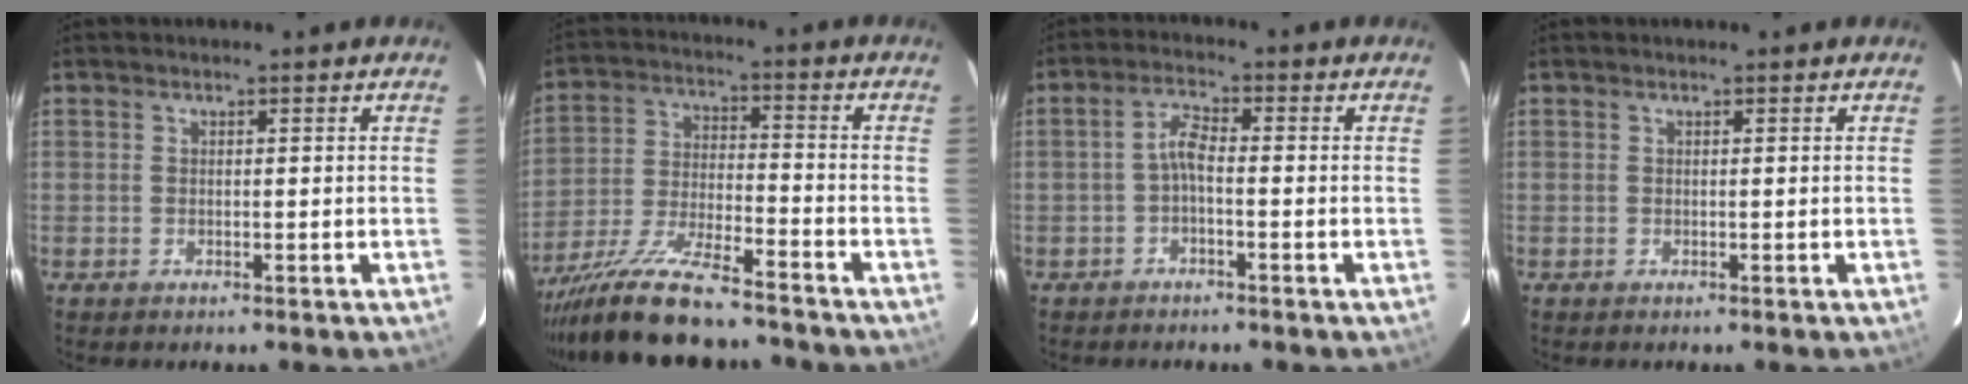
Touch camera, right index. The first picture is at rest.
{"total": 15.9, "force": [-13.4, 2.8, 8.1], "torque": [-0.169, -0.033, -0.231]}
{"total": 3.1, "force": [-1.2, 0.9, 2.7], "torque": [-0.059, 0.009, -0.026]}
{"total": 0.0}